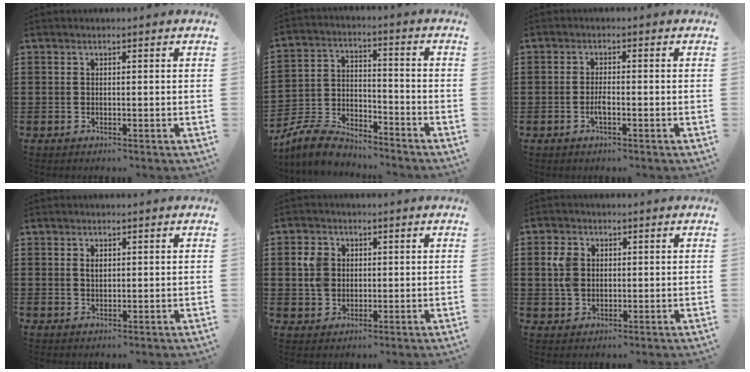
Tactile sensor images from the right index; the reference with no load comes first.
{"total": 6.9, "force": [-6.6, 1.6, 1.5], "torque": [-0.039, 0.012, -0.129]}
{"total": 2.0, "force": [-0.9, 0.4, 1.8], "torque": [-0.040, -0.003, -0.018]}
{"total": 1.3, "force": [0.5, 0.8, 0.9], "torque": [-0.020, 0.005, 0.008]}
{"total": 4.4, "force": [0.8, 3.8, 2.0], "torque": [-0.051, 0.015, 0.013]}
{"total": 4.0, "force": [0.8, 3.2, 2.3], "torque": [-0.061, 0.012, 0.010]}